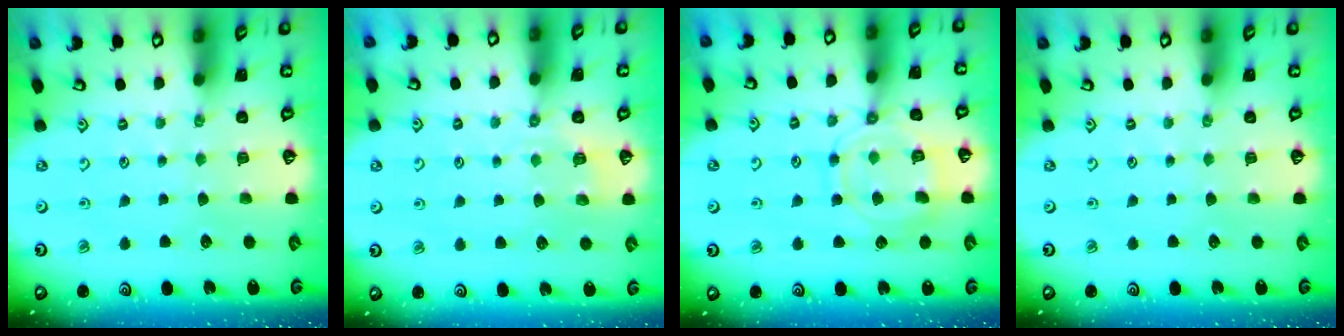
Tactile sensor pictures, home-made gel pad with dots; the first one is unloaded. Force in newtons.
{"total": 3.0, "press": 2.5, "slide": 1.6}
{"total": 11.8, "press": 11.8, "slide": 1.3}
{"total": 0.0}